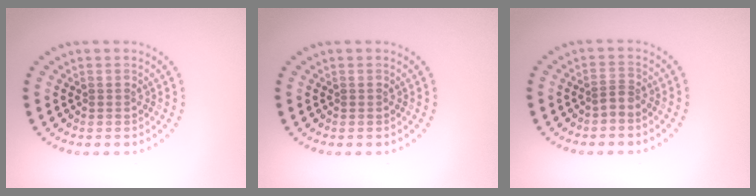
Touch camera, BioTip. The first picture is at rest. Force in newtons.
{"total": 0.0}
{"total": 1.0, "press": 0.6, "slide": 0.8}